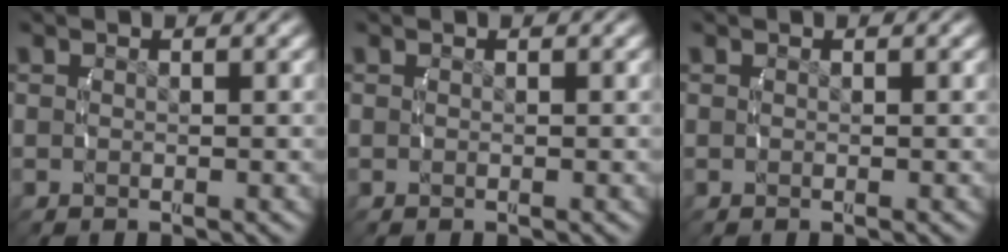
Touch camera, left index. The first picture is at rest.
{"total": 0.0}
{"total": 0.0}